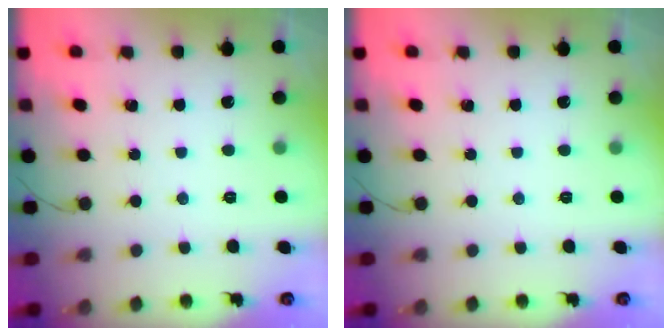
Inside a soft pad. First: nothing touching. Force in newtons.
{"total": 0.0}